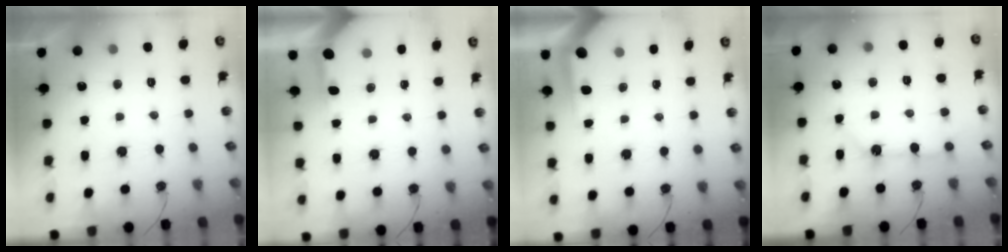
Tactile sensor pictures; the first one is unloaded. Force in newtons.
{"total": 3.5, "press": 3.5, "slide": 0.3}
{"total": 4.2, "press": 4.2, "slide": 0.4}
{"total": 9.0, "press": 9.0, "slide": 0.8}